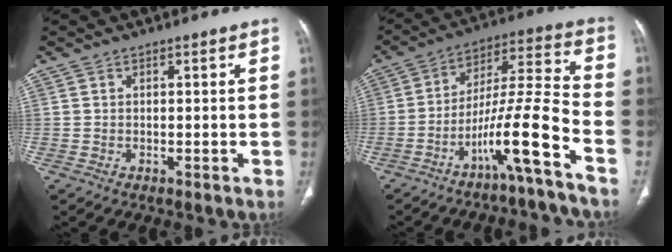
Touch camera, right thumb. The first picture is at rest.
{"total": 14.4, "force": [-8.1, 0.5, 11.9], "torque": [-0.230, 0.068, -0.146]}